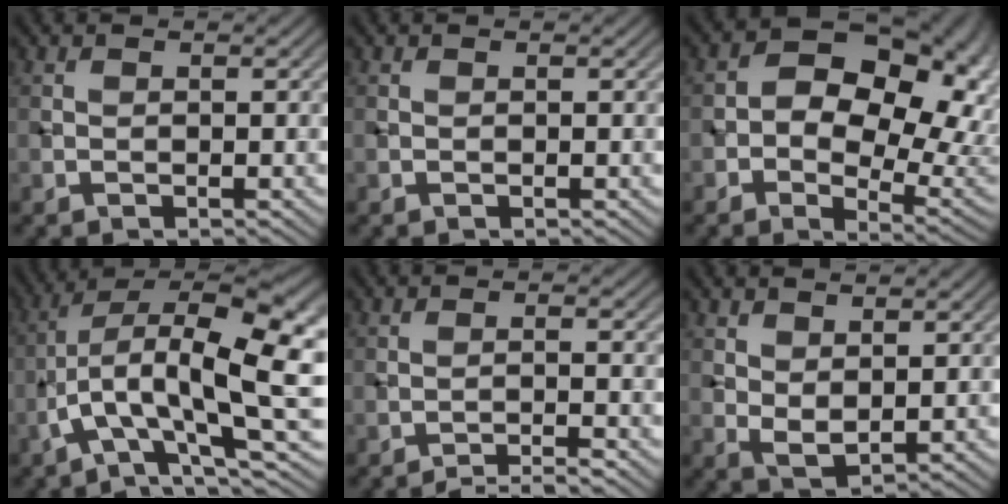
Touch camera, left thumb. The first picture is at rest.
{"total": 0.0}
{"total": 17.6, "force": [2.9, 11.9, 12.6], "torque": [-0.157, 0.006, 0.060]}
{"total": 14.0, "force": [-1.5, 4.2, 13.3], "torque": [-0.230, 0.014, -0.029]}
{"total": 3.3, "force": [-2.4, 0.2, 2.2], "torque": [-0.021, 0.012, -0.055]}
{"total": 3.0, "force": [1.5, 1.6, 2.1], "torque": [-0.049, -0.005, 0.033]}